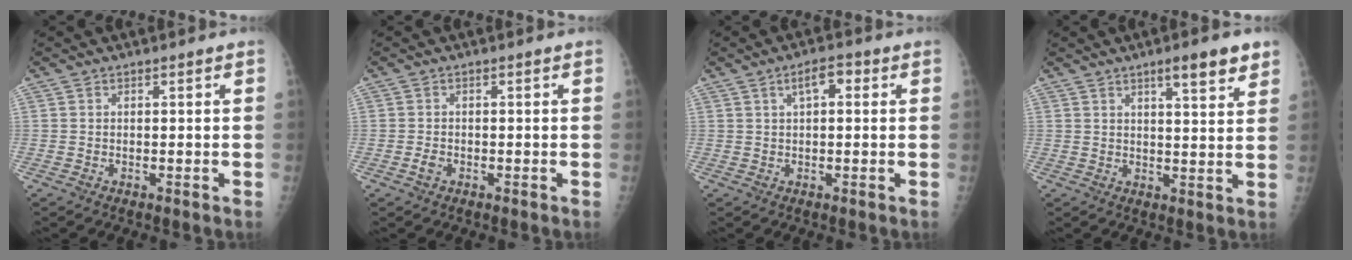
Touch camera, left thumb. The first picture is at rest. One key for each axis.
{"total": 1.3, "fx": -0.7, "fy": 0.8, "fz": 0.7, "tx": -0.014, "ty": 0.004, "tz": -0.014}
{"total": 4.1, "fx": 1.4, "fy": 1.9, "fz": 3.3, "tx": -0.049, "ty": 0.010, "tz": 0.020}
{"total": 7.5, "fx": 4.7, "fy": 1.5, "fz": 5.6, "tx": -0.067, "ty": -0.025, "tz": 0.066}